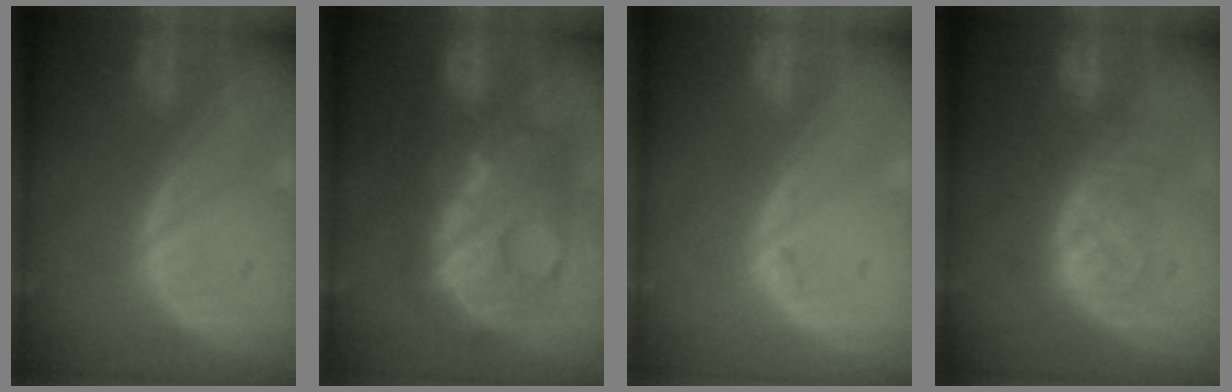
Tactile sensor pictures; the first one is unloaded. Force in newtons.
{"total": 12.3, "press": 12.2, "slide": 1.2}
{"total": 0.6, "press": 0.6, "slide": 0.2}
{"total": 8.3, "press": 7.2, "slide": 4.0}